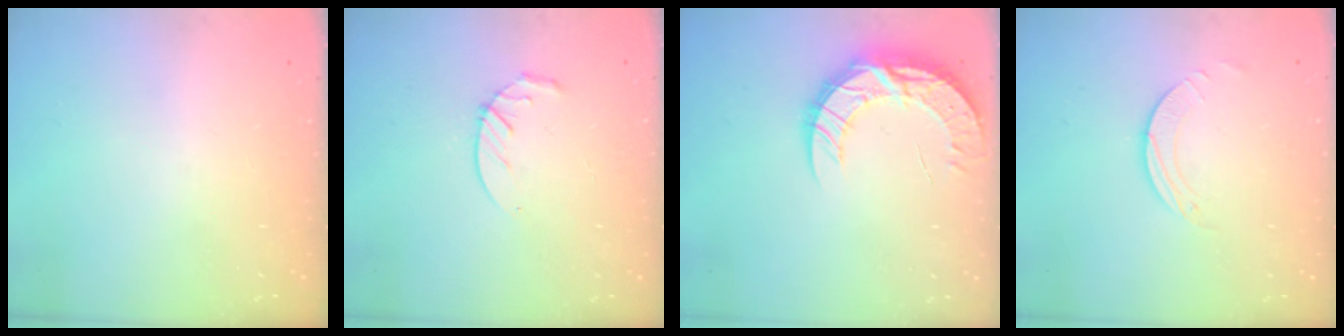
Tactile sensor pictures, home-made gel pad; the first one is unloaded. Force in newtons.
{"total": 4.2, "press": 4.2, "slide": 0.5}
{"total": 13.0, "press": 12.9, "slide": 1.0}
{"total": 2.0, "press": 2.0, "slide": 0.2}